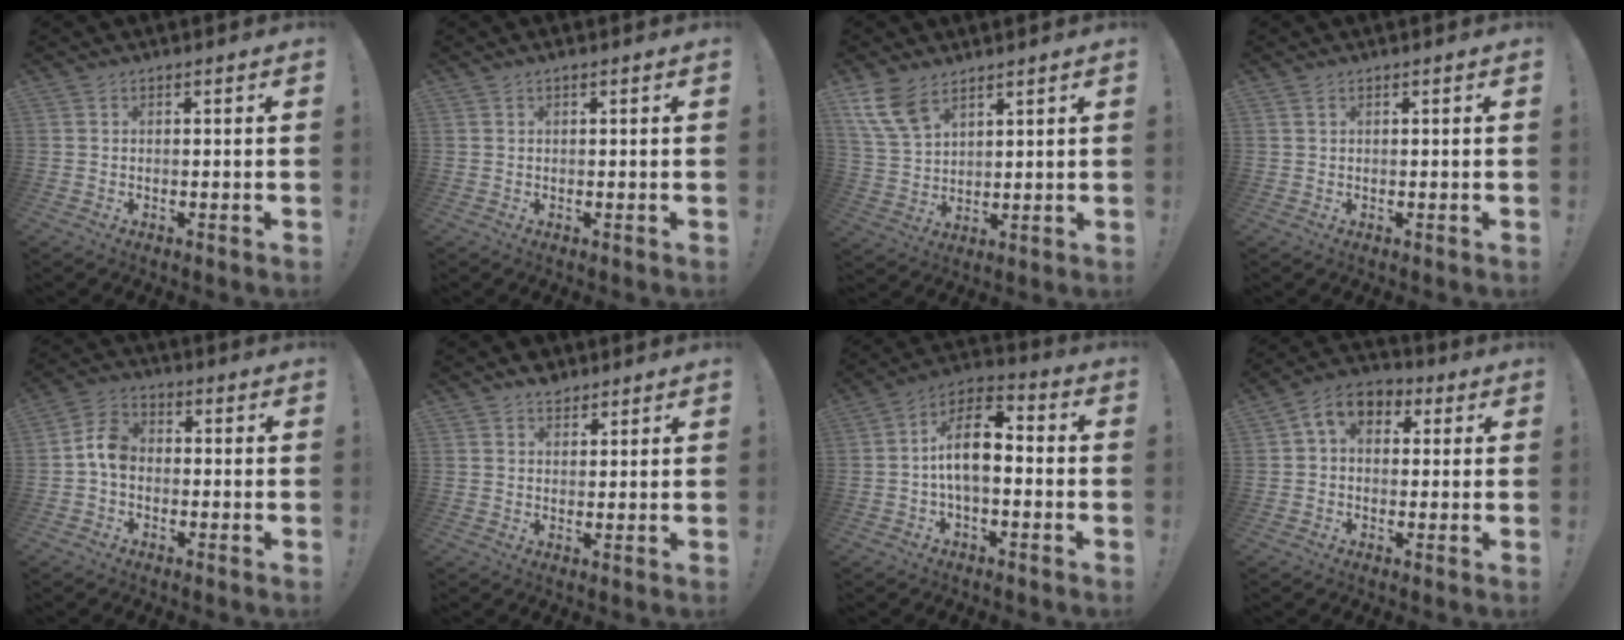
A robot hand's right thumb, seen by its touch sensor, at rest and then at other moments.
{"total": 0.0}
{"total": 9.9, "force": [6.6, 5.1, 5.3], "torque": [-0.110, -0.029, 0.130]}
{"total": 0.9, "force": [0.5, 0.3, 0.7], "torque": [-0.016, 0.001, 0.010]}
{"total": 7.0, "force": [-1.2, 4.9, 4.8], "torque": [-0.092, 0.019, -0.019]}
{"total": 4.0, "force": [3.0, 2.4, 0.8], "torque": [-0.007, -0.016, 0.055]}
{"total": 11.9, "force": [-0.6, 5.9, 10.4], "torque": [-0.190, 0.012, -0.012]}
{"total": 7.9, "force": [2.2, 5.6, 5.0], "torque": [-0.079, 0.005, 0.045]}